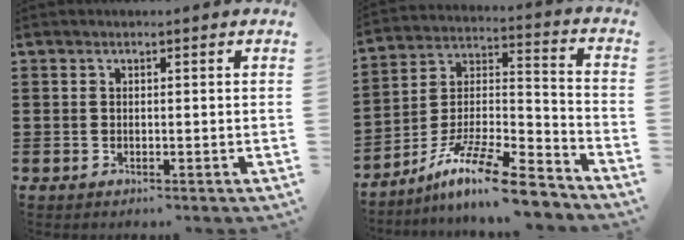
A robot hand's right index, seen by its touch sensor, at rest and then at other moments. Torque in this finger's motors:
{"motor_torque": [1.36, 0.78, 0.77, 0.17]}